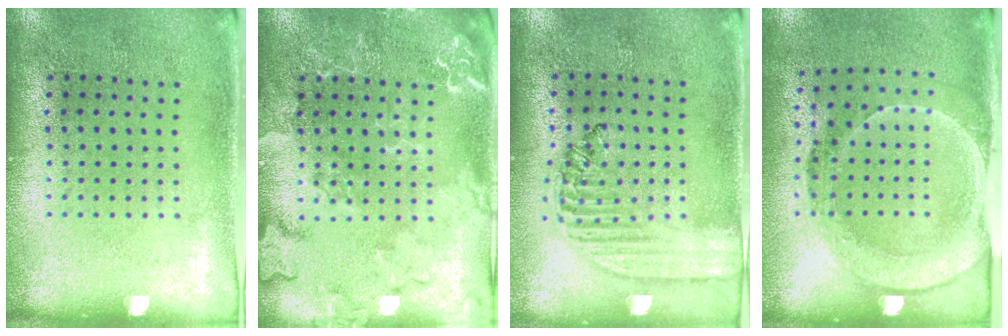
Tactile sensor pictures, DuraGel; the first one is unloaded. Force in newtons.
{"total": 3.4, "press": 3.4, "slide": 0.5}
{"total": 1.5, "press": 1.4, "slide": 0.6}
{"total": 1.8, "press": 1.5, "slide": 1.1}